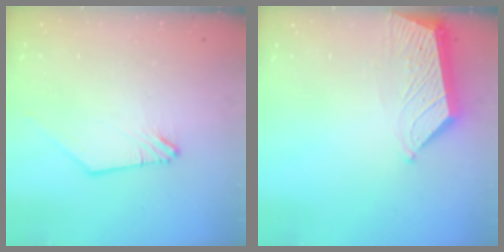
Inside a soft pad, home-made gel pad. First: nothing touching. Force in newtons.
{"total": 5.3, "press": 5.3, "slide": 0.5}